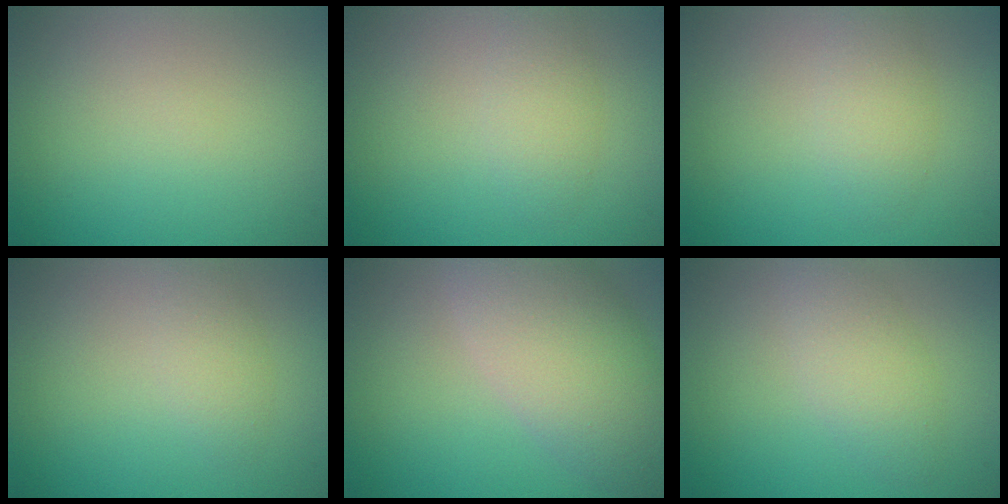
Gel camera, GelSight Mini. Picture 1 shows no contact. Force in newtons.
{"total": 2.1, "press": 2.1, "slide": 0.1}
{"total": 2.1, "press": 2.1, "slide": 0.1}
{"total": 1.8, "press": 1.8, "slide": 0.1}
{"total": 6.9, "press": 6.9, "slide": 0.4}
{"total": 2.9, "press": 2.9, "slide": 0.1}